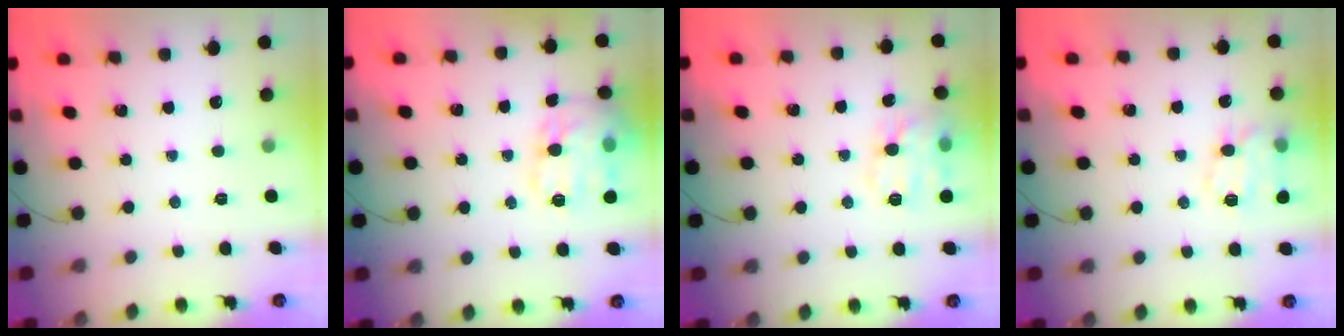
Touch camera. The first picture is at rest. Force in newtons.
{"total": 17.3, "press": 17.3, "slide": 1.4}
{"total": 13.2, "press": 13.2, "slide": 0.6}
{"total": 12.9, "press": 12.9, "slide": 1.0}